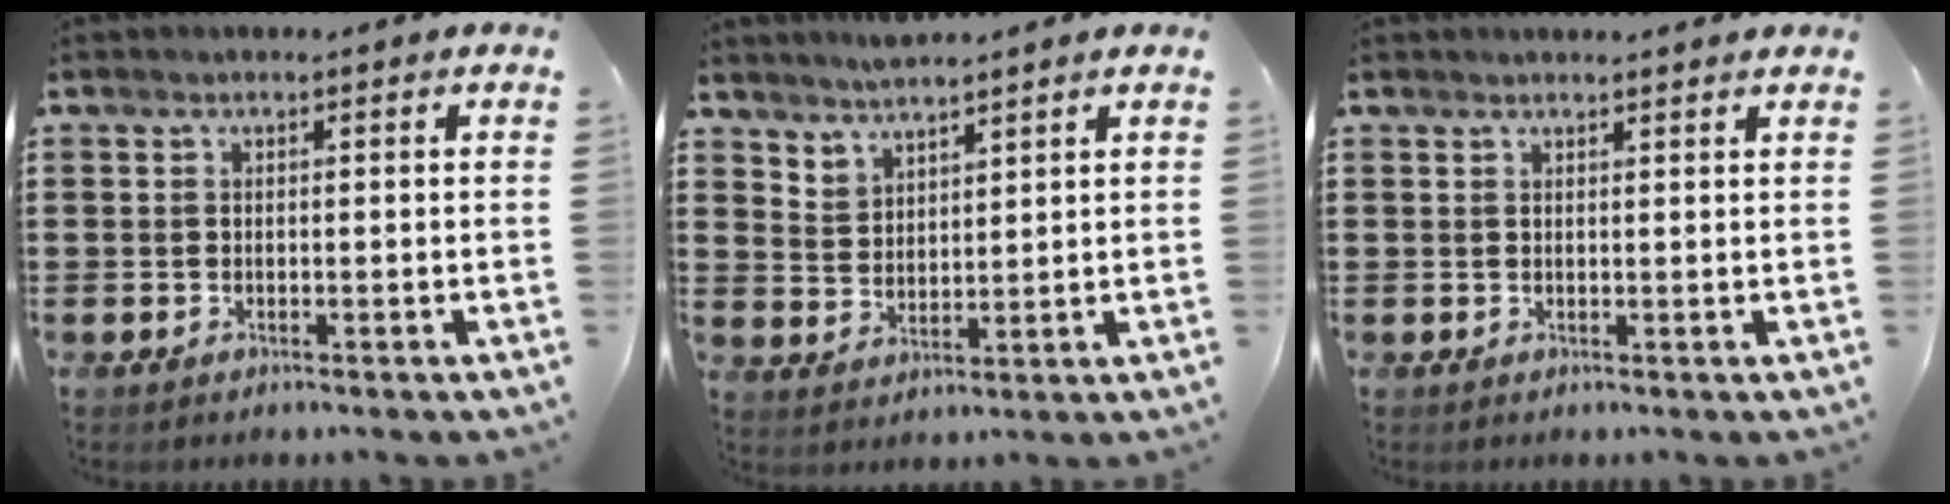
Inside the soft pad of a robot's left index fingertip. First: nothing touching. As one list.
[{"total": 3.7, "force": [3.6, 0.6, -0.4], "torque": [-0.003, -0.009, 0.070]}, {"total": 1.2, "force": [1.2, -0.1, 0.2], "torque": [-0.005, -0.002, 0.023]}]